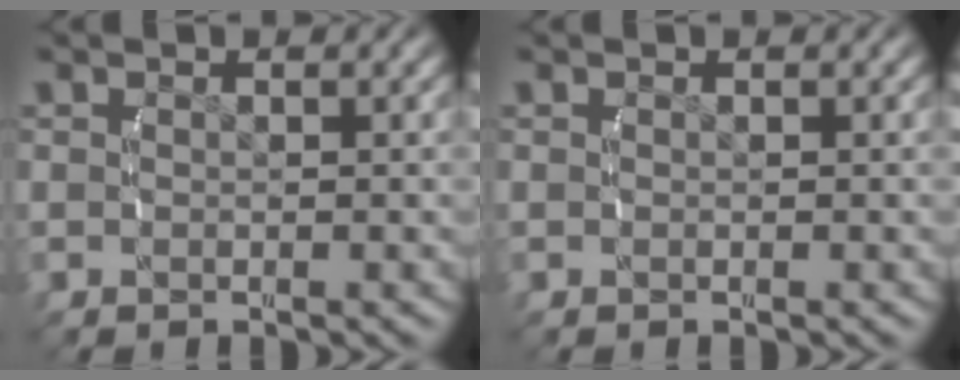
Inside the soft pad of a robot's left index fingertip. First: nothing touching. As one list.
[{"total": 0.0}]